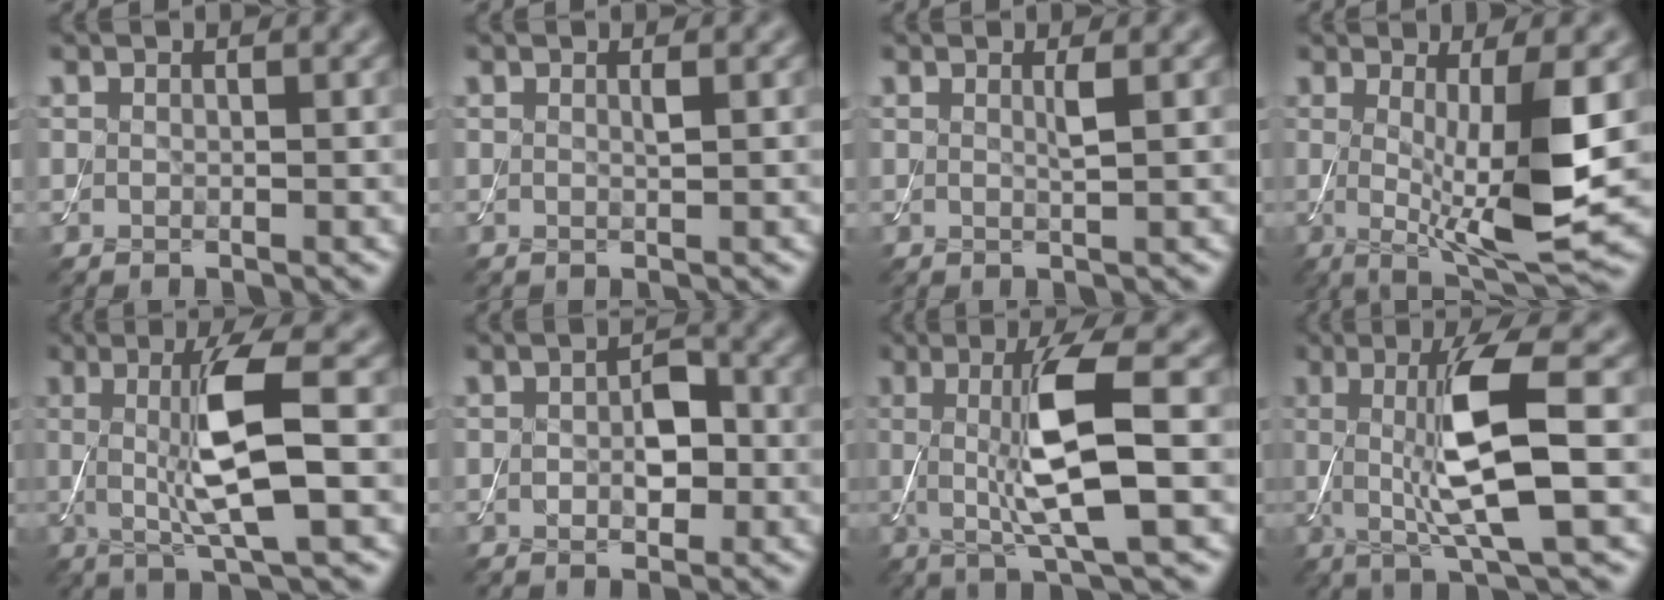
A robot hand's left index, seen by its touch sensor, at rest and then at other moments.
{"total": 0.5, "force": [0.2, 0.0, 0.5], "torque": [-0.008, 0.001, 0.002]}
{"total": 1.1, "force": [0.4, 0.1, 1.0], "torque": [-0.016, -0.001, 0.003]}
{"total": 8.6, "force": [-0.2, 1.8, 8.5], "torque": [-0.132, -0.023, 0.005]}
{"total": 6.9, "force": [0.4, 1.2, 6.8], "torque": [-0.126, -0.004, 0.008]}
{"total": 3.3, "force": [-0.3, 2.0, 2.6], "torque": [-0.043, -0.001, -0.007]}
{"total": 7.4, "force": [0.3, 1.3, 7.3], "torque": [-0.127, -0.005, 0.008]}
{"total": 7.9, "force": [0.4, 1.5, 7.8], "torque": [-0.132, -0.006, 0.009]}